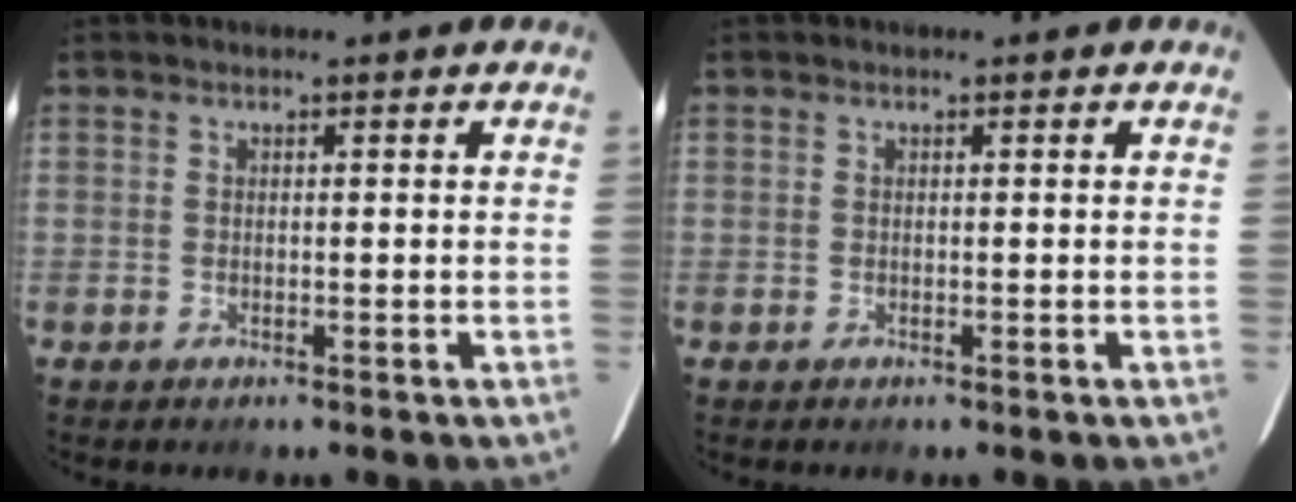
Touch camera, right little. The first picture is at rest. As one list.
[{"total": 0.0}]